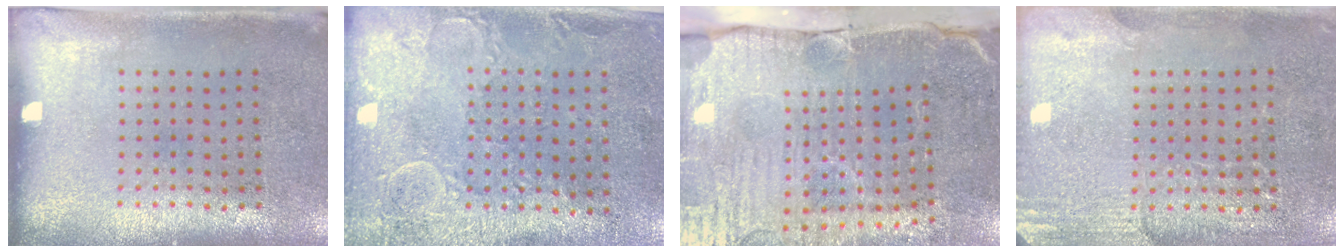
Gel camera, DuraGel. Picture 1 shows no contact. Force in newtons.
{"total": 2.9, "press": 2.4, "slide": 1.6}
{"total": 5.0, "press": 4.3, "slide": 2.6}
{"total": 2.8, "press": 2.7, "slide": 0.8}